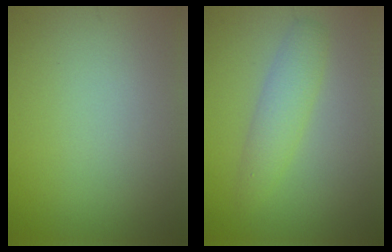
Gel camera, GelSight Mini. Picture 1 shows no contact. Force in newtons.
{"total": 2.8, "press": 2.8, "slide": 0.1}